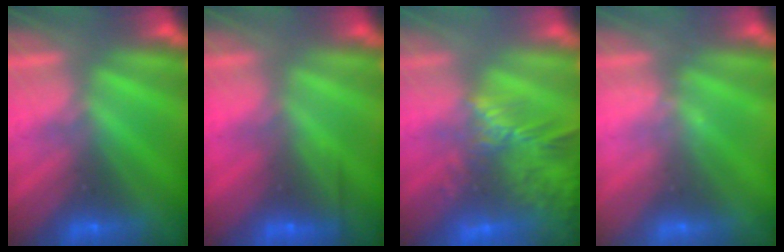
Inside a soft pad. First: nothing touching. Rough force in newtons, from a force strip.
{"total": 2.4}
{"total": 6.9}
{"total": 2.1}